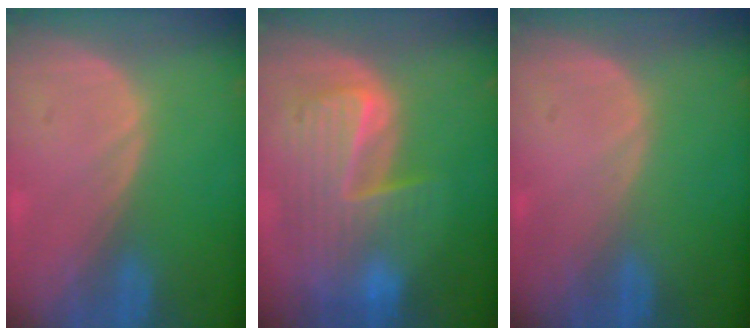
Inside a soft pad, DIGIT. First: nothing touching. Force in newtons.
{"total": 9.9, "press": 8.5, "slide": 5.1}
{"total": 0.0}